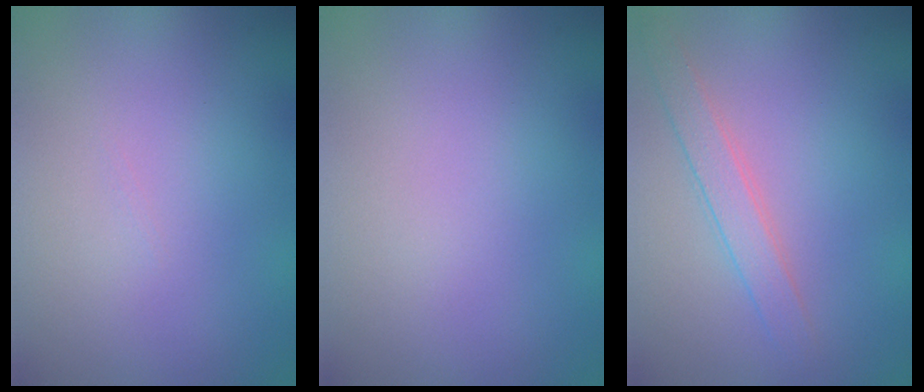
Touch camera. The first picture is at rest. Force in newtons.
{"total": 0.0}
{"total": 2.1, "press": 2.1, "slide": 0.0}